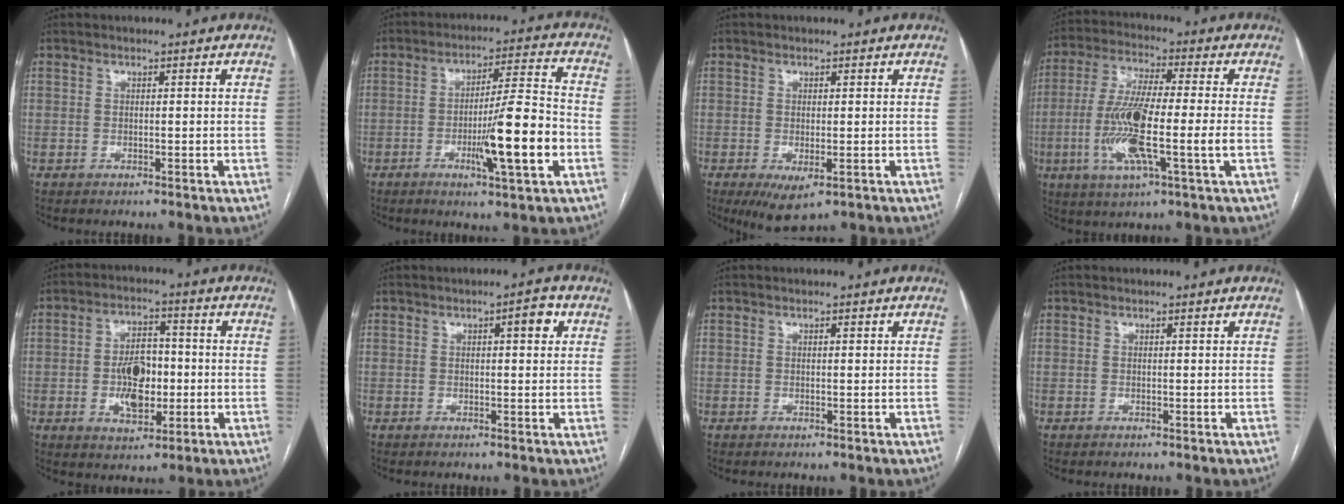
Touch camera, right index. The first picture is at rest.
{"total": 12.4, "force": [-3.6, 0.4, 11.9], "torque": [-0.194, -0.005, -0.055]}
{"total": 5.1, "force": [-2.2, 1.9, 4.1], "torque": [-0.064, -0.014, -0.024]}
{"total": 13.8, "force": [-2.8, 0.8, 13.5], "torque": [-0.276, -0.010, -0.055]}
{"total": 8.5, "force": [-1.2, 4.6, 7.0], "torque": [-0.133, 0.010, -0.011]}
{"total": 3.1, "force": [1.1, 0.7, 2.8], "torque": [-0.038, 0.005, 0.013]}
{"total": 0.5, "force": [0.2, 0.1, 0.5], "torque": [-0.008, 0.000, 0.003]}
{"total": 0.0}